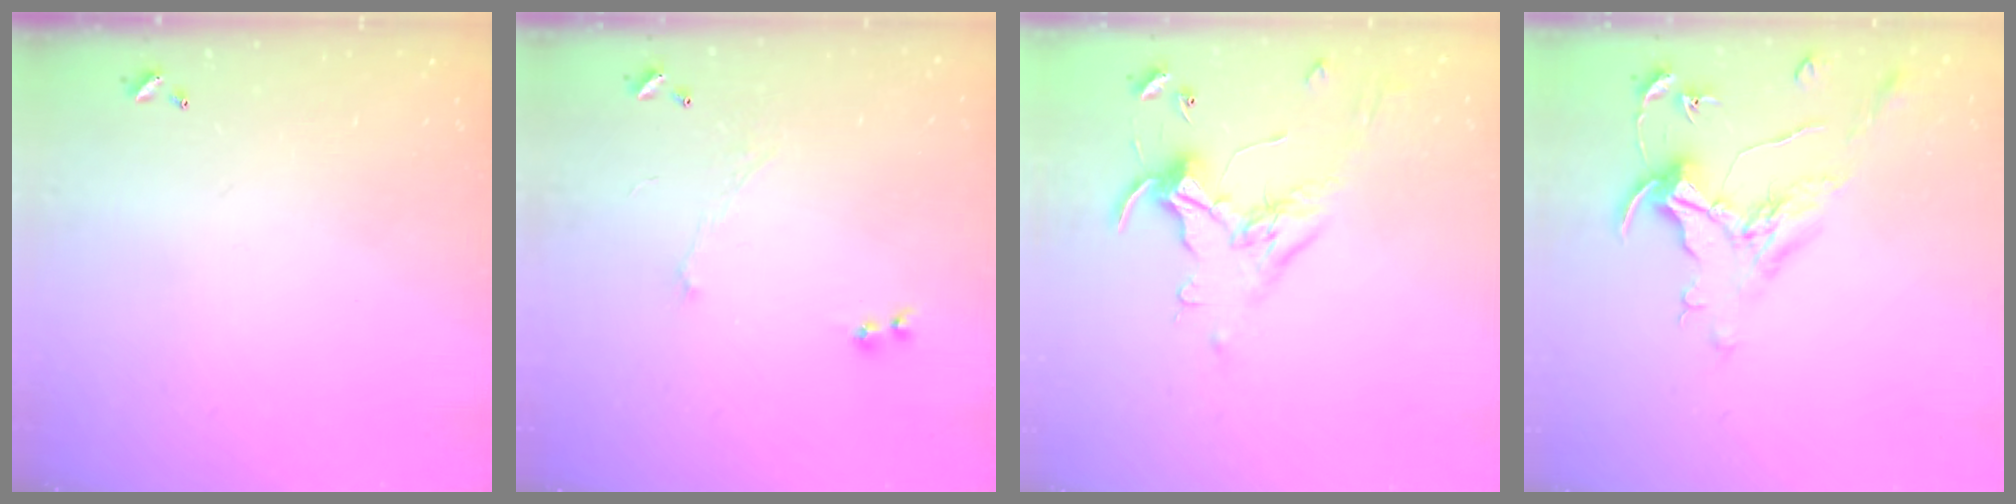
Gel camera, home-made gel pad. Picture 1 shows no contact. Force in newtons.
{"total": 1.2, "press": 1.0, "slide": 0.8}
{"total": 0.9, "press": 0.5, "slide": 0.7}
{"total": 1.6, "press": 1.4, "slide": 0.7}